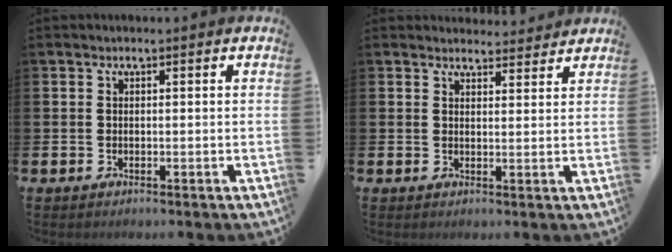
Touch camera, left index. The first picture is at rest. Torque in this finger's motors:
{"motor_torque": [0.88, -1.26, 0.09, 0.03]}